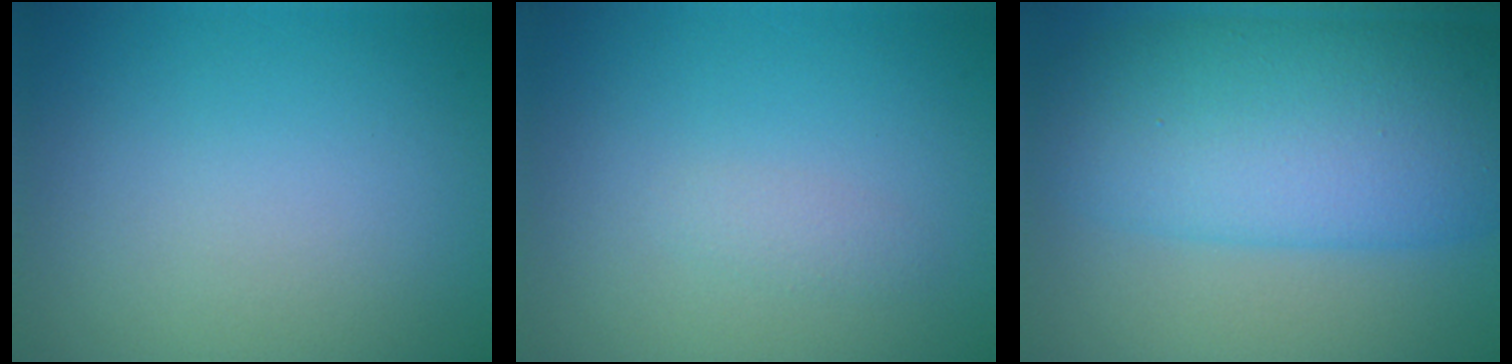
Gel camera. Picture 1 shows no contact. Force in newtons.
{"total": 0.9, "press": 0.9, "slide": 0.1}
{"total": 11.1, "press": 11.0, "slide": 0.4}